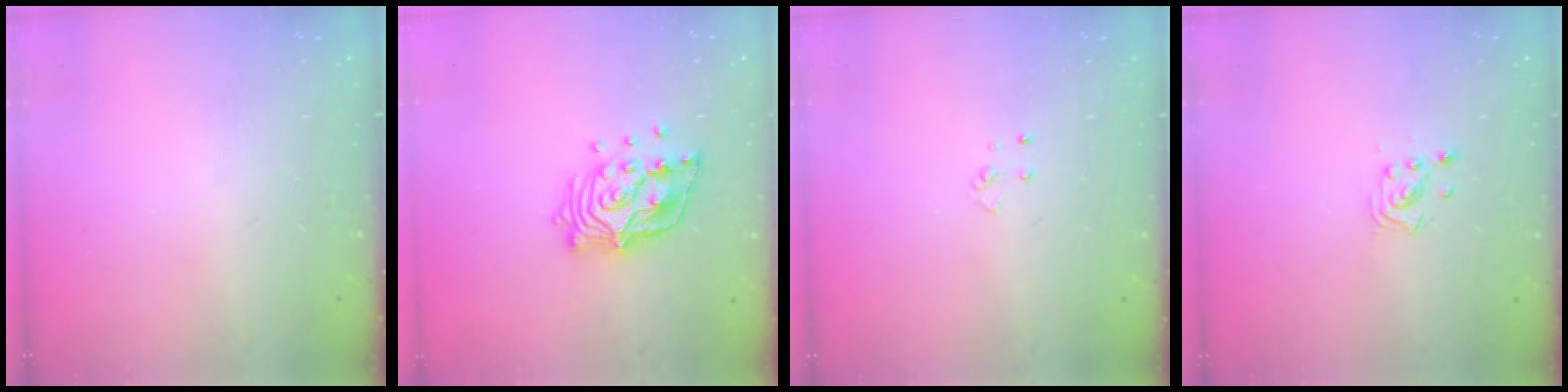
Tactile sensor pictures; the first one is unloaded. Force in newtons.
{"total": 14.7, "press": 14.6, "slide": 1.4}
{"total": 2.9, "press": 2.9, "slide": 0.2}
{"total": 3.4, "press": 3.4, "slide": 0.3}